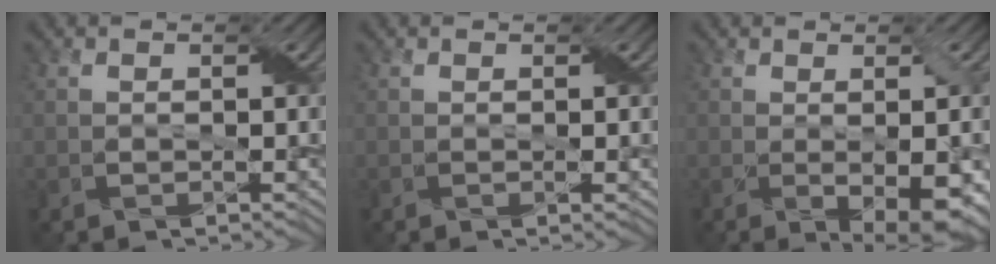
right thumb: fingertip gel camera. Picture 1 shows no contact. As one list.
[{"total": 0.9, "force": [0.0, 0.1, 0.9], "torque": [-0.015, -0.001, 0.000]}, {"total": 5.8, "force": [-1.0, 2.0, 5.4], "torque": [-0.080, -0.016, 0.004]}]